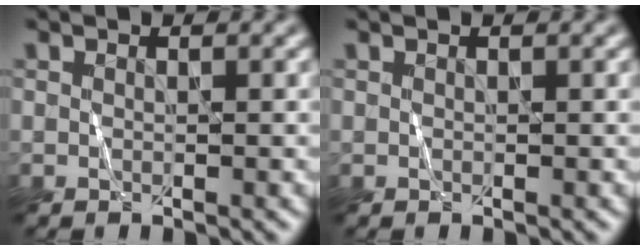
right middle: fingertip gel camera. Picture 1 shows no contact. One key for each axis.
{"total": 0.0}